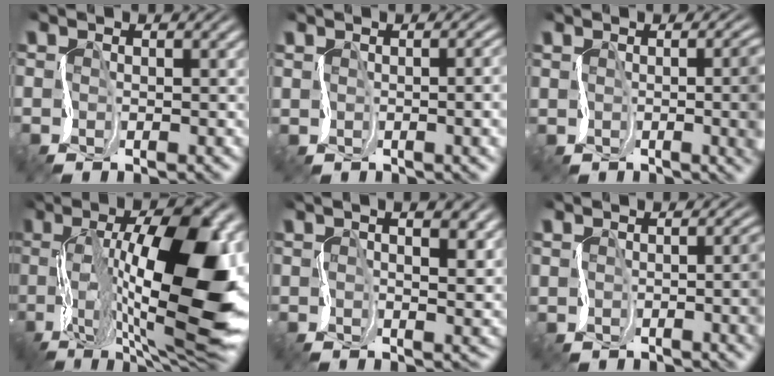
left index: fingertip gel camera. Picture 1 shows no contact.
{"total": 3.7, "force": [0.4, 1.8, 3.2], "torque": [-0.013, 0.003, 0.014]}
{"total": 3.5, "force": [0.7, 0.9, 3.3], "torque": [-0.029, -0.003, 0.020]}
{"total": 14.2, "force": [0.7, 6.0, 12.8], "torque": [-0.223, 0.015, 0.012]}
{"total": 4.6, "force": [2.6, 1.3, 3.6], "torque": [-0.044, 0.017, 0.031]}
{"total": 2.1, "force": [0.4, 0.2, 2.1], "torque": [-0.027, -0.004, 0.017]}